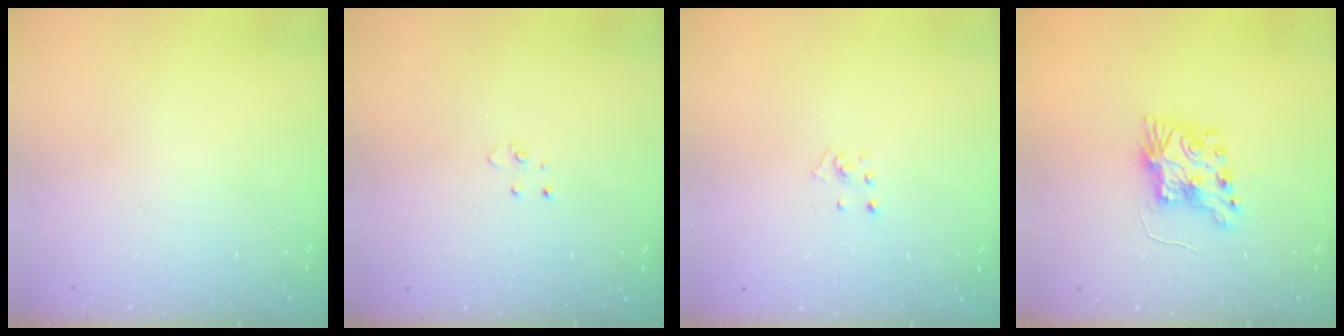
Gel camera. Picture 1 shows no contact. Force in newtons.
{"total": 2.6, "press": 2.6, "slide": 0.2}
{"total": 2.9, "press": 2.9, "slide": 0.3}
{"total": 8.4, "press": 8.4, "slide": 0.2}